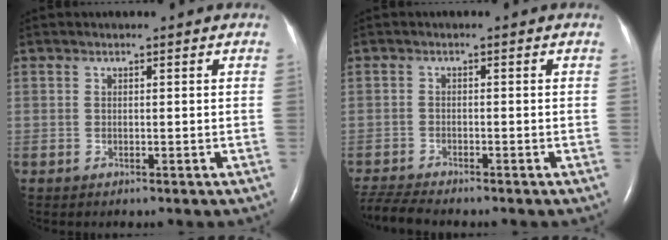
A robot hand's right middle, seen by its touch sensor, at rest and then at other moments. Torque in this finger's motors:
{"motor_torque": [0.38, -0.38, -0.03, 0.00]}